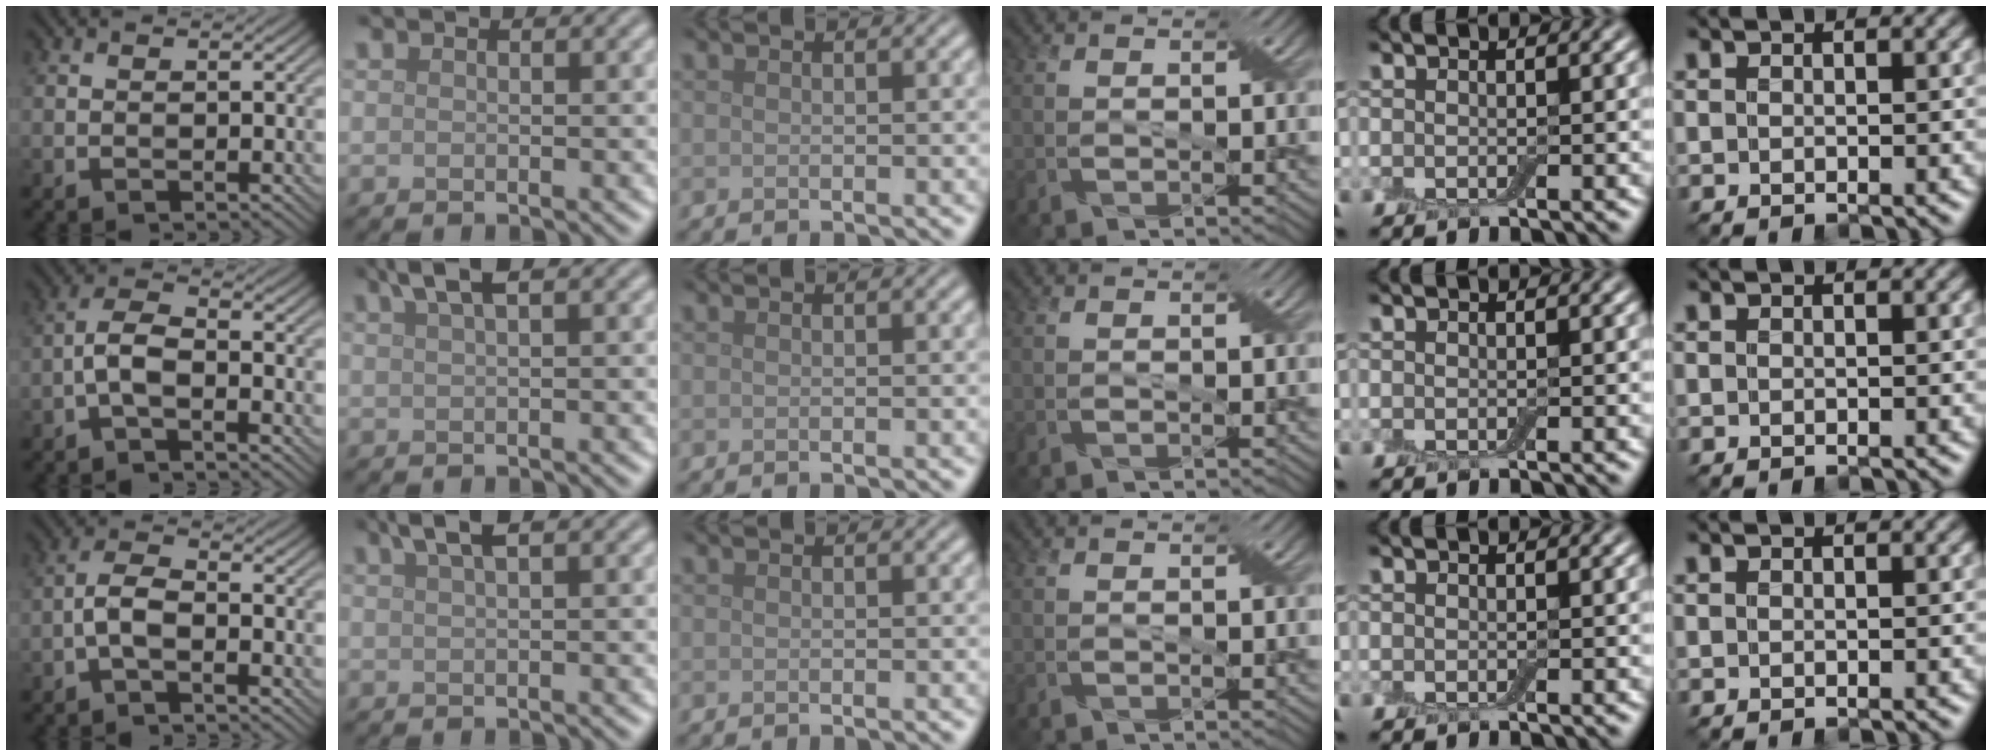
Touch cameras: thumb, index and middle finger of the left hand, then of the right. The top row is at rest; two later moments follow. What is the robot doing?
{"motion": "shake", "object": "box of matches"}